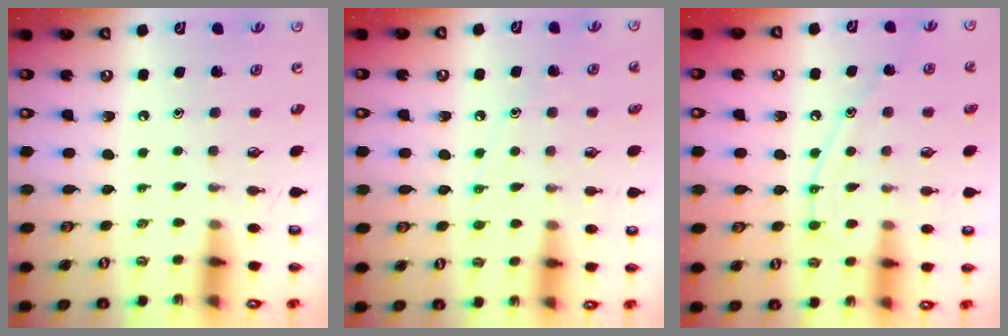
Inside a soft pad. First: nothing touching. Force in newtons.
{"total": 5.9, "press": 5.9, "slide": 0.5}
{"total": 11.5, "press": 11.4, "slide": 1.0}